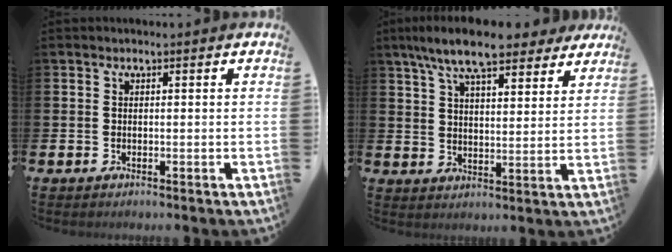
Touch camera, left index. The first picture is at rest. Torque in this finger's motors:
{"motor_torque": [1.28, -0.85, 1.05, 0.21]}